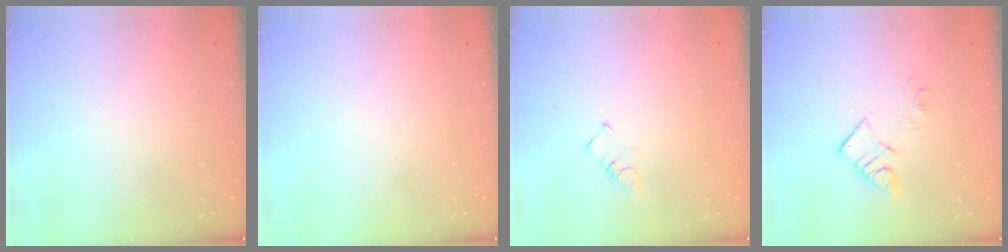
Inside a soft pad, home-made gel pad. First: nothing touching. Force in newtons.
{"total": 0.0}
{"total": 1.9, "press": 1.9, "slide": 0.3}
{"total": 9.7, "press": 9.6, "slide": 0.6}